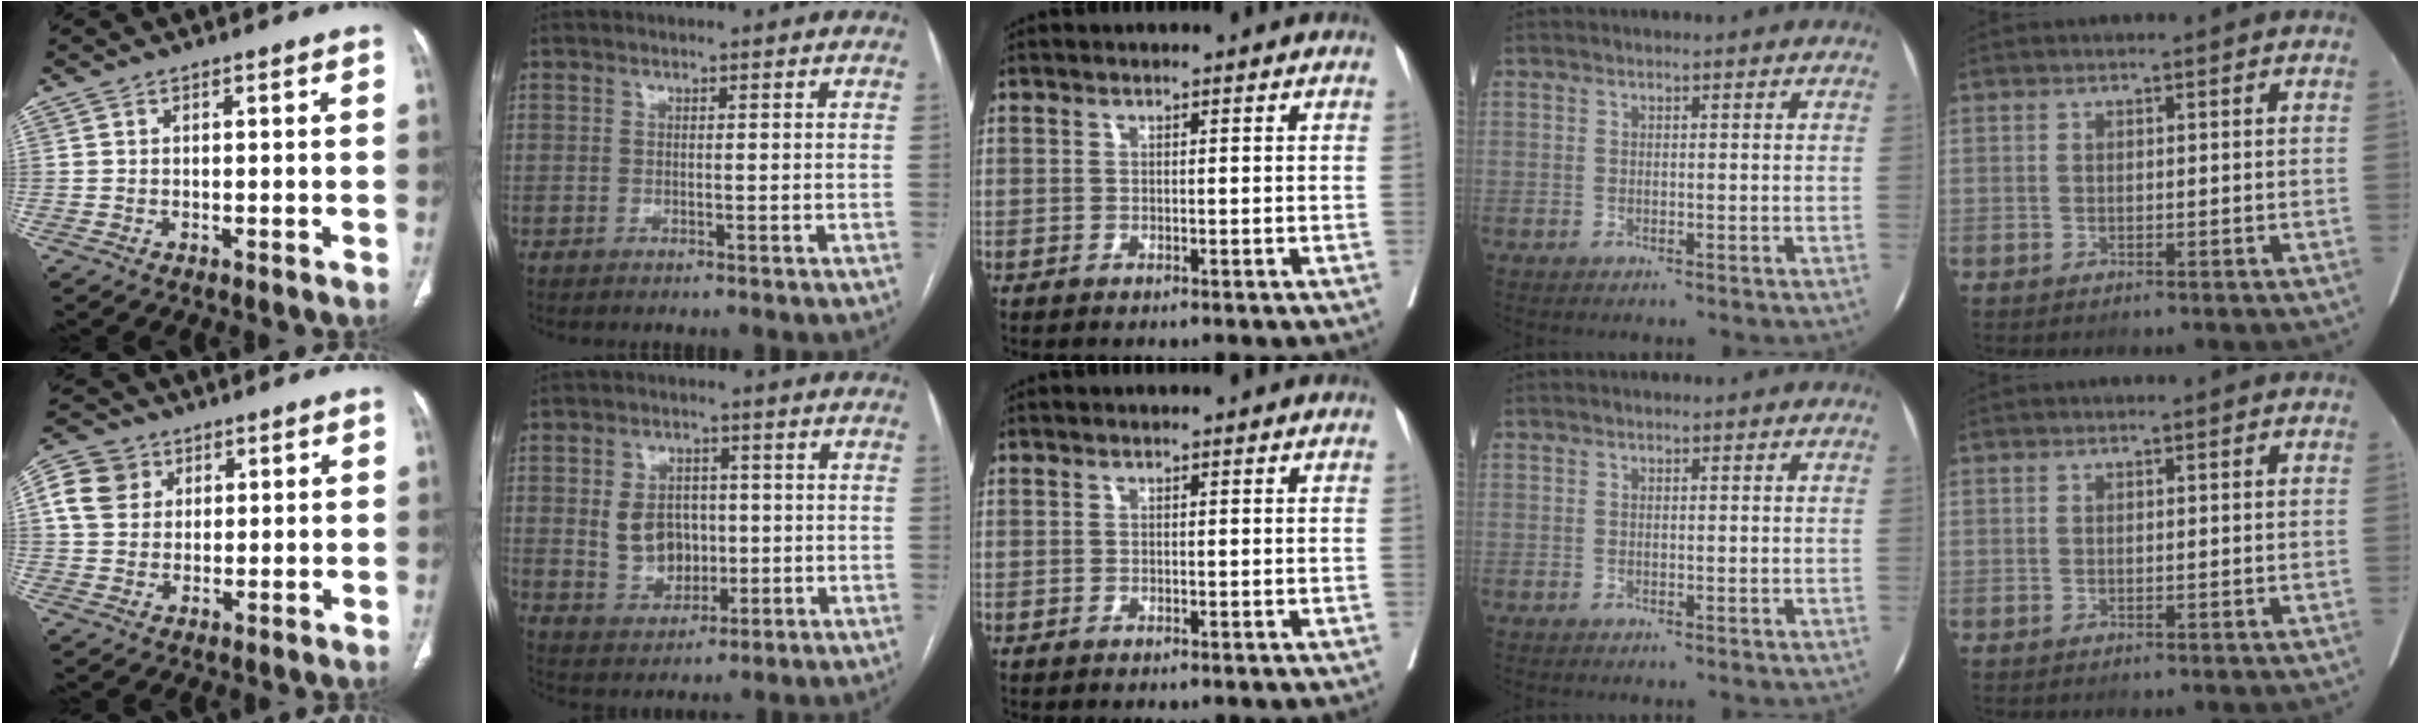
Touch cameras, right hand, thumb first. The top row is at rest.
{"thumb": {"total": 8.3, "force": [2.7, 7.2, 3.3], "torque": [-0.047, 0.002, 0.048]}, "index": {"total": 7.6, "force": [0.4, 5.9, 4.7], "torque": [-0.089, 0.010, 0.019]}}